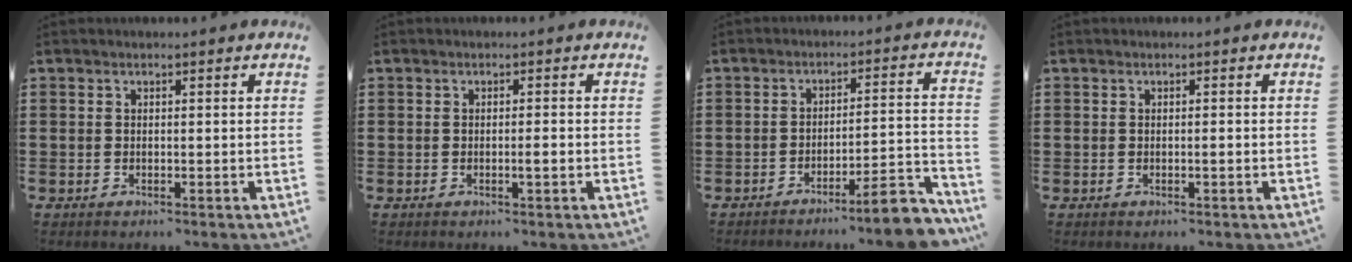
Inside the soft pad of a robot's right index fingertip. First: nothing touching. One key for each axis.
{"total": 1.4, "fx": -0.4, "fy": 0.0, "fz": 1.4, "tx": -0.023, "ty": -0.005, "tz": -0.006}
{"total": 7.6, "fx": -6.0, "fy": 0.5, "fz": 4.6, "tx": -0.067, "ty": 0.004, "tz": -0.109}
{"total": 0.7, "fx": -0.1, "fy": -0.1, "fz": 0.7, "tx": -0.012, "ty": -0.006, "tz": -0.001}